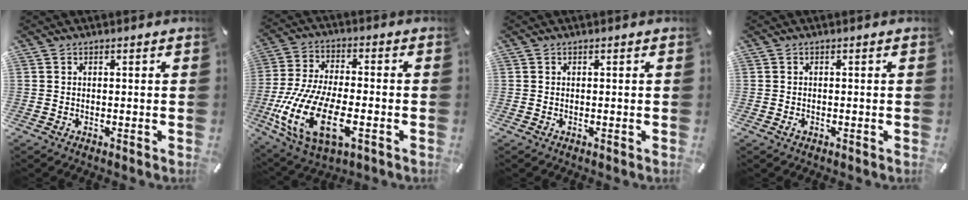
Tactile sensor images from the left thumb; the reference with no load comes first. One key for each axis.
{"total": 17.8, "fx": -6.1, "fy": 8.4, "fz": 14.5, "tx": -0.317, "ty": -0.003, "tz": -0.102}
{"total": 0.0}
{"total": 0.8, "fx": -0.4, "fy": 0.5, "fz": 0.4, "tx": -0.008, "ty": 0.002, "tz": -0.008}